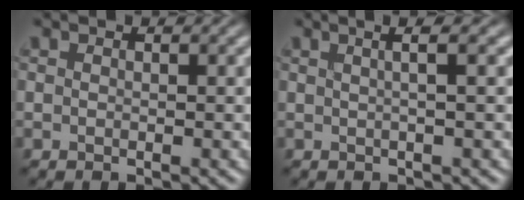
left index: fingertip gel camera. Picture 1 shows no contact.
{"total": 2.2, "force": [0.7, 0.4, 2.1], "torque": [-0.024, 0.015, 0.001]}